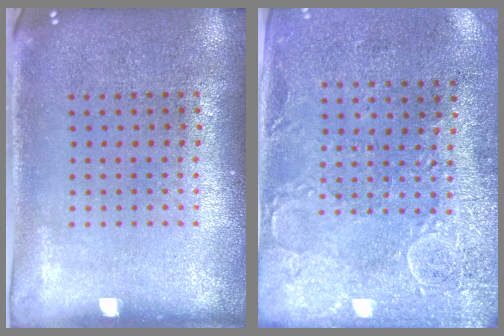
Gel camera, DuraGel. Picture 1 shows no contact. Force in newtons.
{"total": 2.9, "press": 2.3, "slide": 1.7}